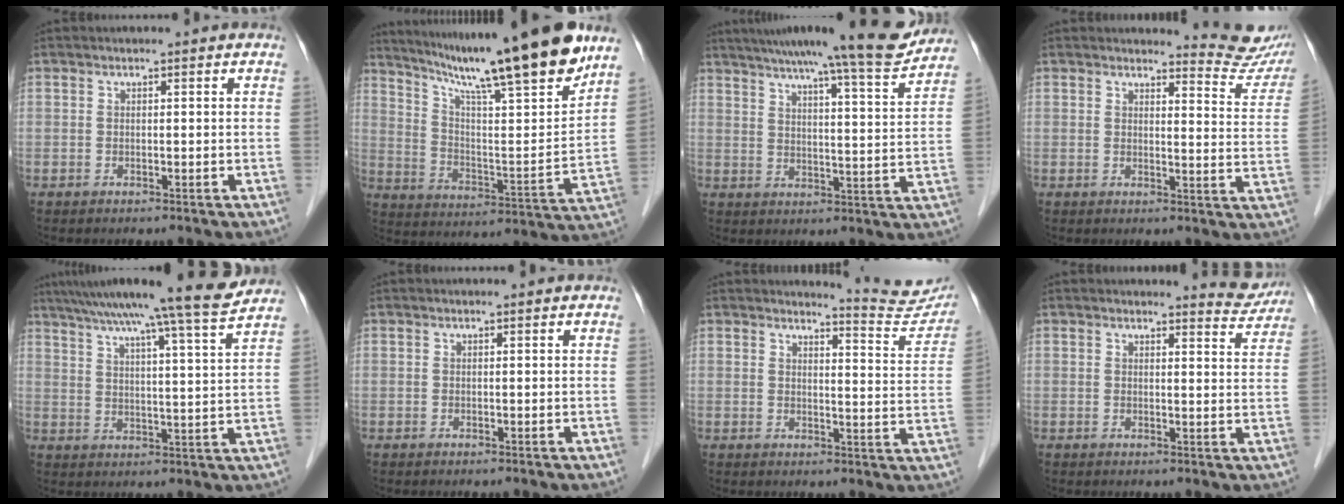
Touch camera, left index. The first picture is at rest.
{"total": 22.8, "force": [18.3, 0.2, 13.7], "torque": [-0.221, -0.021, 0.283]}
{"total": 17.7, "force": [15.4, 0.4, 8.7], "torque": [-0.124, -0.013, 0.206]}
{"total": 8.7, "force": [8.6, 0.3, 0.3], "torque": [0.009, -0.068, 0.077]}
{"total": 17.9, "force": [15.4, -1.5, 9.0], "torque": [-0.150, -0.009, 0.211]}
{"total": 0.0}
{"total": 8.6, "force": [8.6, 0.0, 0.1], "torque": [0.001, -0.054, 0.088]}
{"total": 4.1, "force": [4.1, 0.3, -0.2], "torque": [0.003, -0.031, 0.031]}